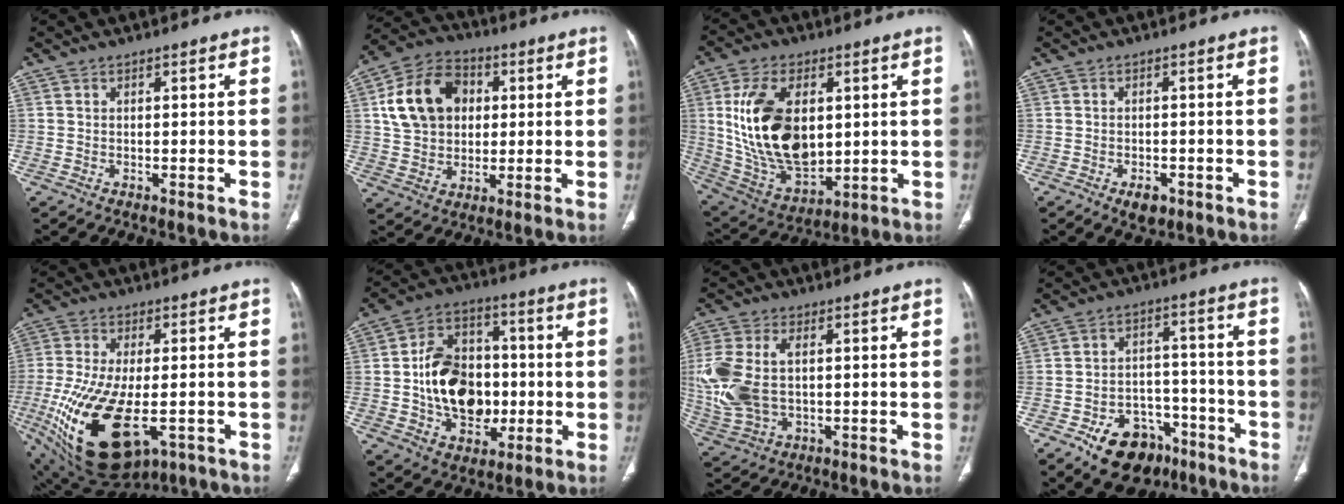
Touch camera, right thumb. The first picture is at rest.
{"total": 14.8, "force": [3.0, 11.4, 9.0], "torque": [-0.139, 0.013, 0.051]}
{"total": 20.9, "force": [3.1, 12.2, 16.7], "torque": [-0.300, -0.019, 0.075]}
{"total": 3.3, "force": [-1.7, 1.9, 2.1], "torque": [-0.025, 0.003, -0.019]}
{"total": 21.9, "force": [-7.1, 10.5, 17.8], "torque": [-0.397, -0.027, -0.100]}
{"total": 17.8, "force": [-1.3, 13.0, 12.2], "torque": [-0.160, 0.024, -0.013]}
{"total": 15.0, "force": [0.9, 9.2, 11.9], "torque": [-0.298, 0.002, 0.027]}
{"total": 13.9, "force": [-8.3, 9.2, 6.3], "torque": [-0.059, 0.067, -0.117]}